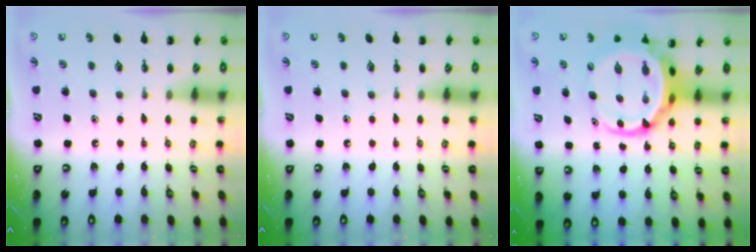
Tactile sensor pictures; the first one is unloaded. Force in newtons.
{"total": 0.0}
{"total": 7.2, "press": 7.0, "slide": 1.8}